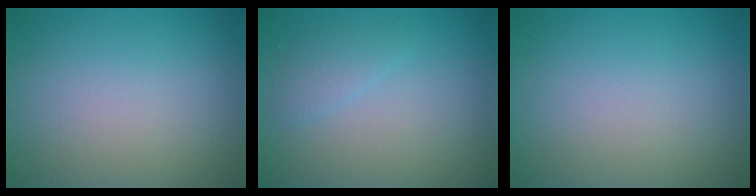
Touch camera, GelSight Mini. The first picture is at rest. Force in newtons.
{"total": 1.3, "press": 1.3, "slide": 0.0}
{"total": 0.0}